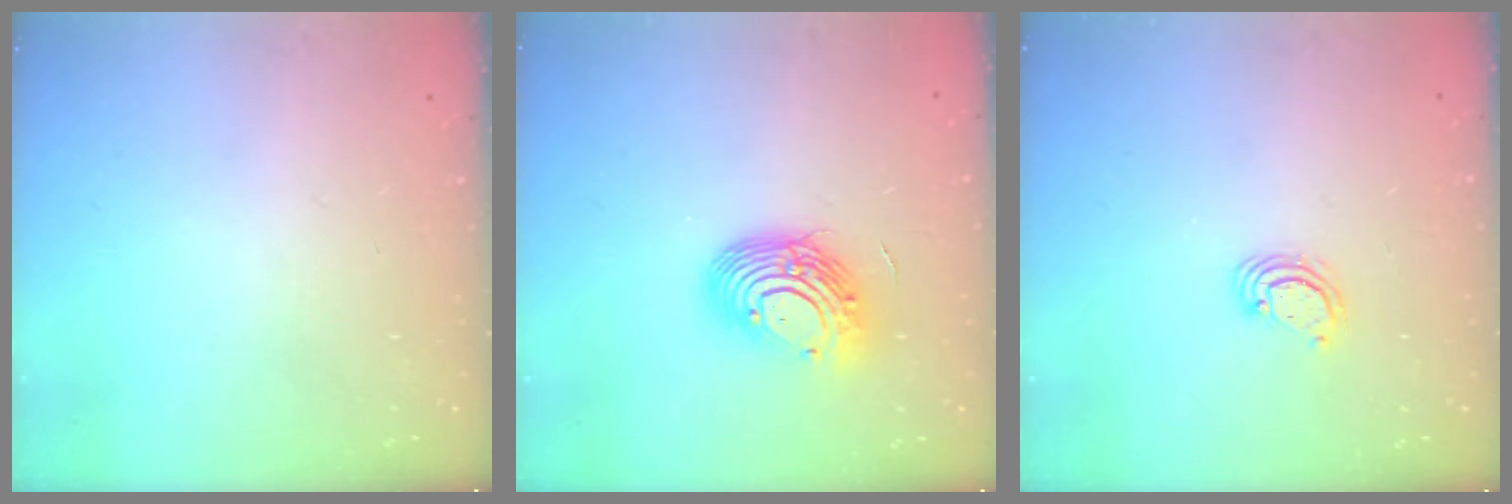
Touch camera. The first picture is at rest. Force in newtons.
{"total": 12.4, "press": 12.3, "slide": 1.8}
{"total": 3.5, "press": 3.5, "slide": 0.3}